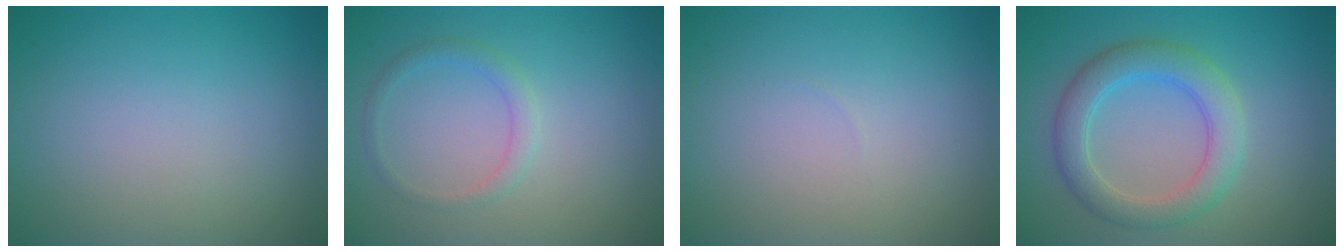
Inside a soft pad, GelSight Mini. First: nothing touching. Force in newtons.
{"total": 1.4, "press": 1.4, "slide": 0.1}
{"total": 0.0}
{"total": 4.3, "press": 4.3, "slide": 0.2}